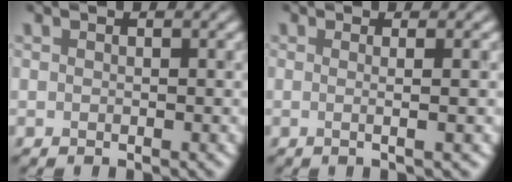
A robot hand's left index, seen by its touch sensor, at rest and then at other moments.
{"total": 2.1, "force": [0.0, 0.3, 2.0], "torque": [-0.032, 0.006, -0.004]}